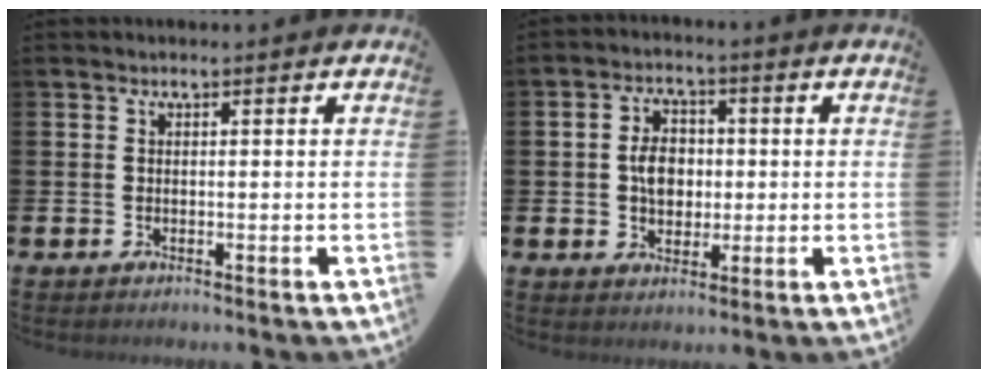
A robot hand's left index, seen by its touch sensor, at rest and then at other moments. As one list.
[{"total": 4.9, "force": [0.2, 3.7, 3.2], "torque": [-0.055, 0.011, -0.003]}]